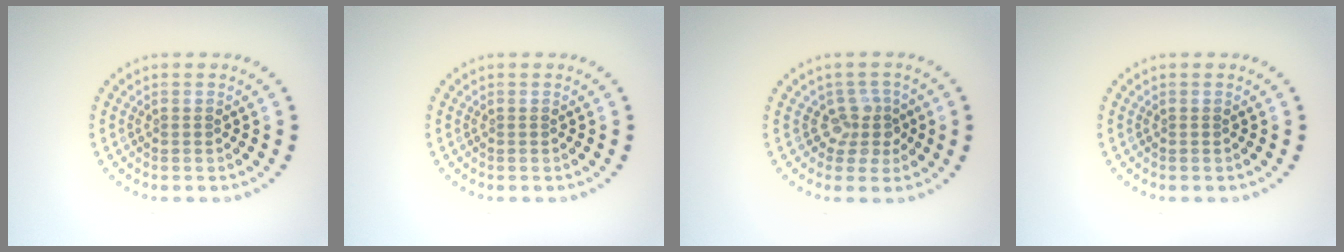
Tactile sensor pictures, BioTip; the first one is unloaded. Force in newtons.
{"total": 0.0}
{"total": 2.5, "press": 1.8, "slide": 1.7}
{"total": 0.0}